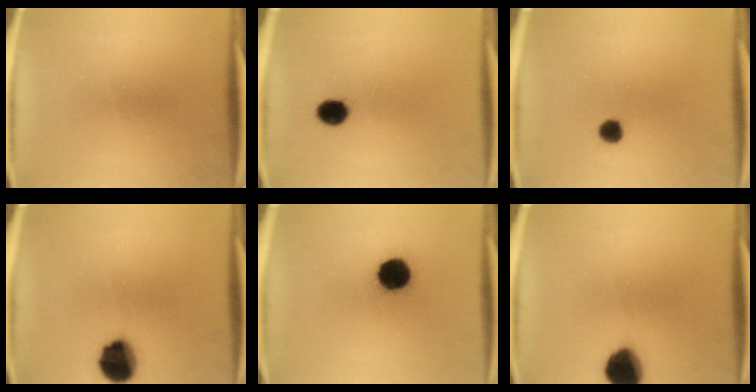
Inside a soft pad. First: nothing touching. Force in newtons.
{"total": 4.6}
{"total": 3.0}
{"total": 10.8}
{"total": 10.7}
{"total": 10.5}